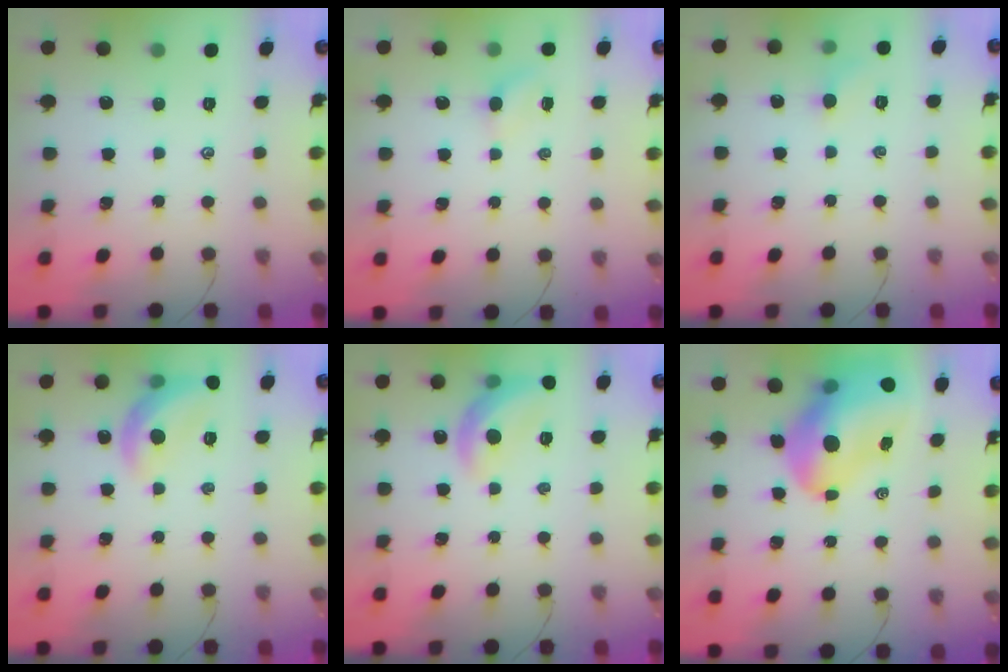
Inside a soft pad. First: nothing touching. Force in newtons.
{"total": 3.0, "press": 2.8, "slide": 0.9}
{"total": 4.7, "press": 4.5, "slide": 1.4}
{"total": 12.8, "press": 12.7, "slide": 1.4}
{"total": 12.8, "press": 12.7, "slide": 1.4}
{"total": 17.3, "press": 16.5, "slide": 5.1}